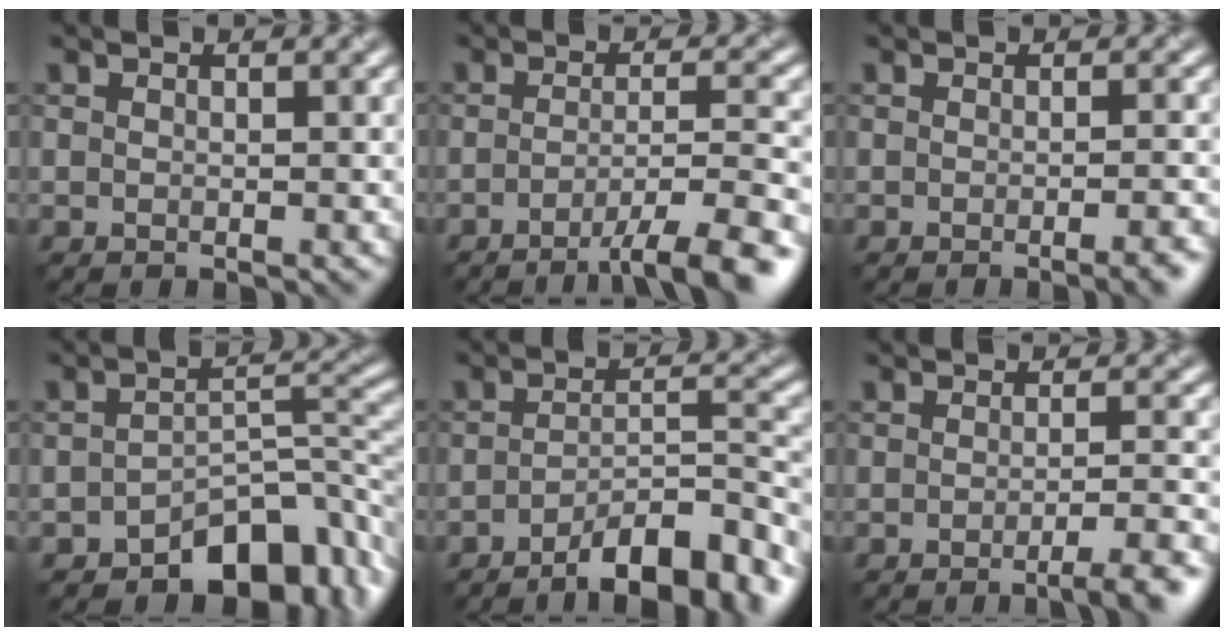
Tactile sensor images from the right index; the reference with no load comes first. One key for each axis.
{"total": 6.5, "fx": -4.0, "fy": 1.1, "fz": 5.1, "tx": -0.069, "ty": 0.007, "tz": -0.059}
{"total": 2.4, "fx": -1.5, "fy": 0.4, "fz": 1.8, "tx": -0.022, "ty": 0.001, "tz": -0.016}
{"total": 7.4, "fx": -4.9, "fy": 3.6, "fz": 4.3, "tx": -0.040, "ty": 0.002, "tz": -0.079}
{"total": 8.1, "fx": -5.9, "fy": 1.7, "fz": 5.3, "tx": -0.078, "ty": 0.008, "tz": -0.094}
{"total": 3.9, "fx": -2.6, "fy": 0.5, "fz": 3.0, "tx": -0.038, "ty": 0.004, "tz": -0.039}